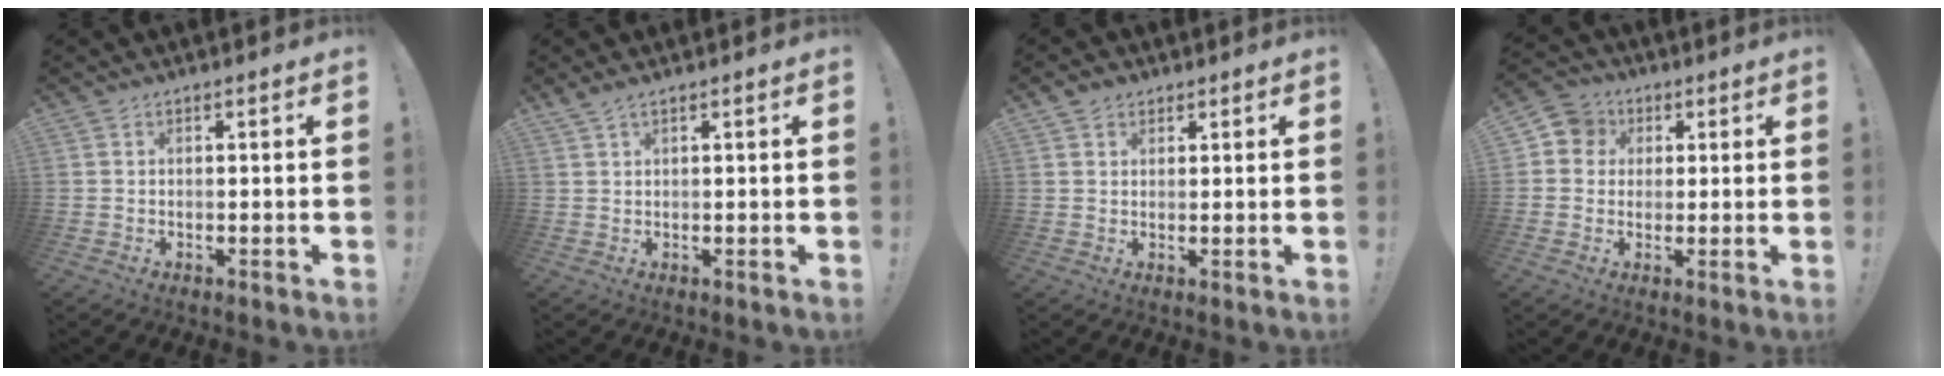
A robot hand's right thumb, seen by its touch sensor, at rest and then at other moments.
{"total": 1.5, "force": [1.0, 0.2, 1.1], "torque": [-0.031, 0.000, 0.020]}
{"total": 2.4, "force": [1.6, 1.7, 0.6], "torque": [-0.006, -0.006, 0.029]}
{"total": 6.5, "force": [1.3, 6.2, 1.6], "torque": [-0.025, 0.003, 0.026]}